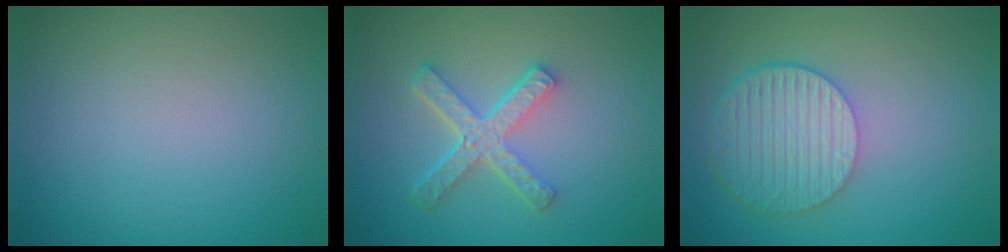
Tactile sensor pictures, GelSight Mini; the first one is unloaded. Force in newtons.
{"total": 4.6, "press": 3.3, "slide": 3.2}
{"total": 6.1, "press": 4.5, "slide": 4.0}